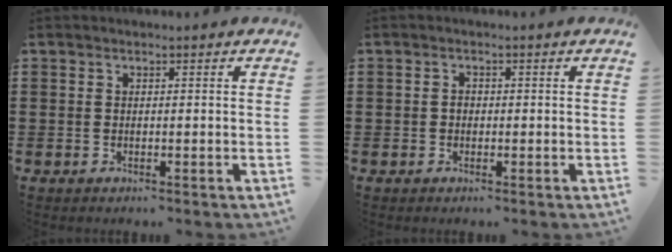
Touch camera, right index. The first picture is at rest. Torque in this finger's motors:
{"motor_torque": [0.29, -0.31, 0.18, 0.03]}